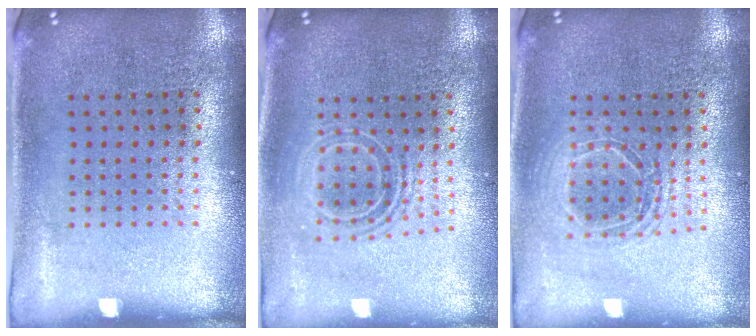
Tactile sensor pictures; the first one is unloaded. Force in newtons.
{"total": 1.8, "press": 1.3, "slide": 1.1}
{"total": 1.7, "press": 1.4, "slide": 0.9}